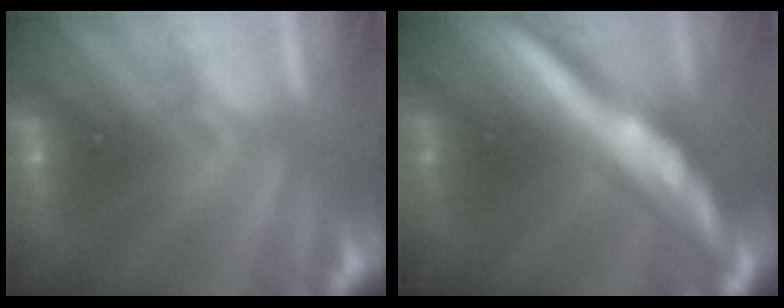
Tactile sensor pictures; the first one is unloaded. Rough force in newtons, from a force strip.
{"total": 6.3}